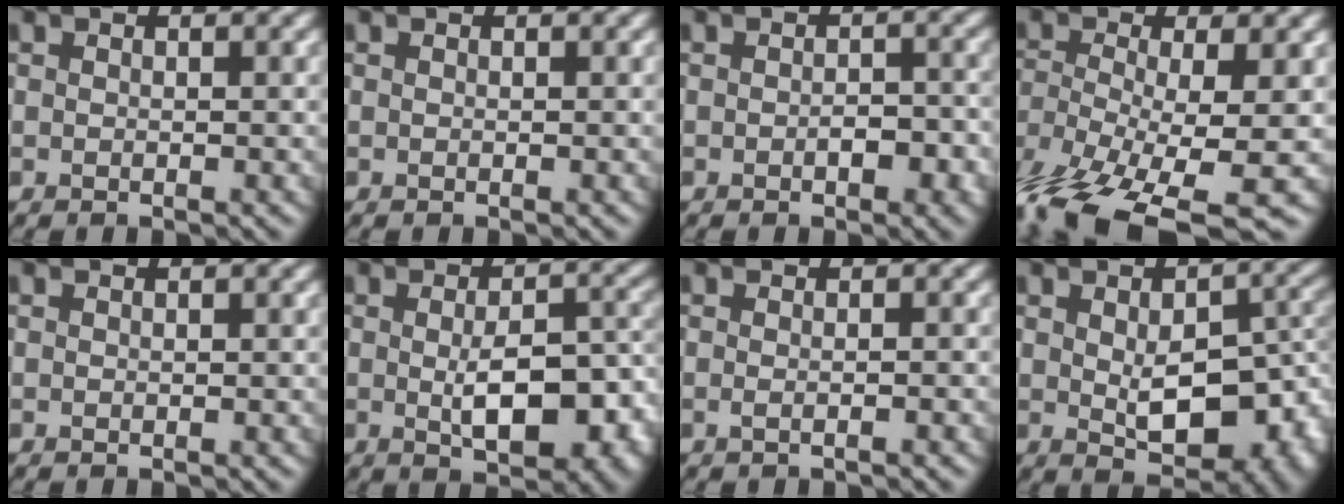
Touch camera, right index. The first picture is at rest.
{"total": 0.0}
{"total": 2.5, "force": [-0.7, 1.3, 2.0], "torque": [-0.030, -0.002, -0.009]}
{"total": 12.0, "force": [-7.9, 3.5, 8.4], "torque": [-0.171, -0.027, -0.121]}
{"total": 0.0}
{"total": 8.2, "force": [-1.5, 3.7, 7.2], "torque": [-0.104, -0.013, -0.015]}
{"total": 1.4, "force": [-0.2, 0.5, 1.3], "torque": [-0.015, -0.005, -0.011]}
{"total": 10.4, "force": [-1.3, 5.7, 8.7], "torque": [-0.120, -0.022, -0.003]}